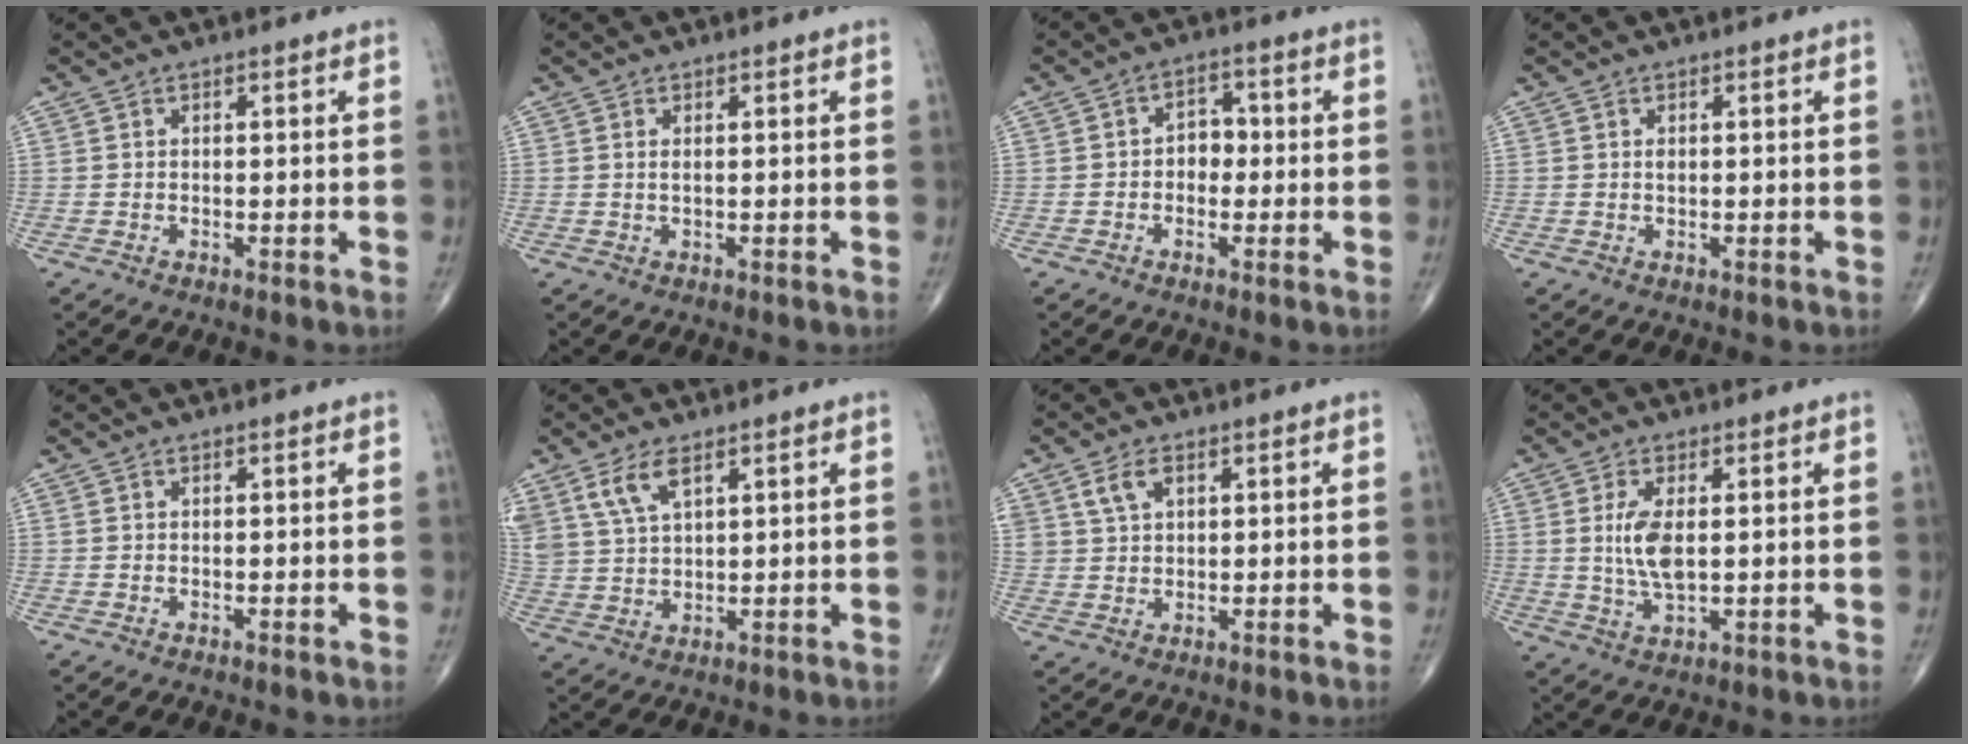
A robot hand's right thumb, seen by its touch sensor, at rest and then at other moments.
{"total": 0.9, "force": [0.2, 0.3, 0.8], "torque": [-0.018, 0.000, 0.006]}
{"total": 4.2, "force": [-0.4, 3.2, 2.7], "torque": [-0.015, 0.018, -0.016]}
{"total": 0.8, "force": [0.2, 0.5, 0.6], "torque": [-0.010, 0.000, 0.005]}
{"total": 0.0}
{"total": 6.9, "force": [4.1, 3.1, 4.7], "torque": [-0.098, -0.010, 0.089]}
{"total": 4.3, "force": [2.1, 2.7, 2.7], "torque": [-0.045, -0.005, 0.044]}
{"total": 6.7, "force": [0.9, 2.8, 6.0], "torque": [-0.126, -0.010, 0.023]}